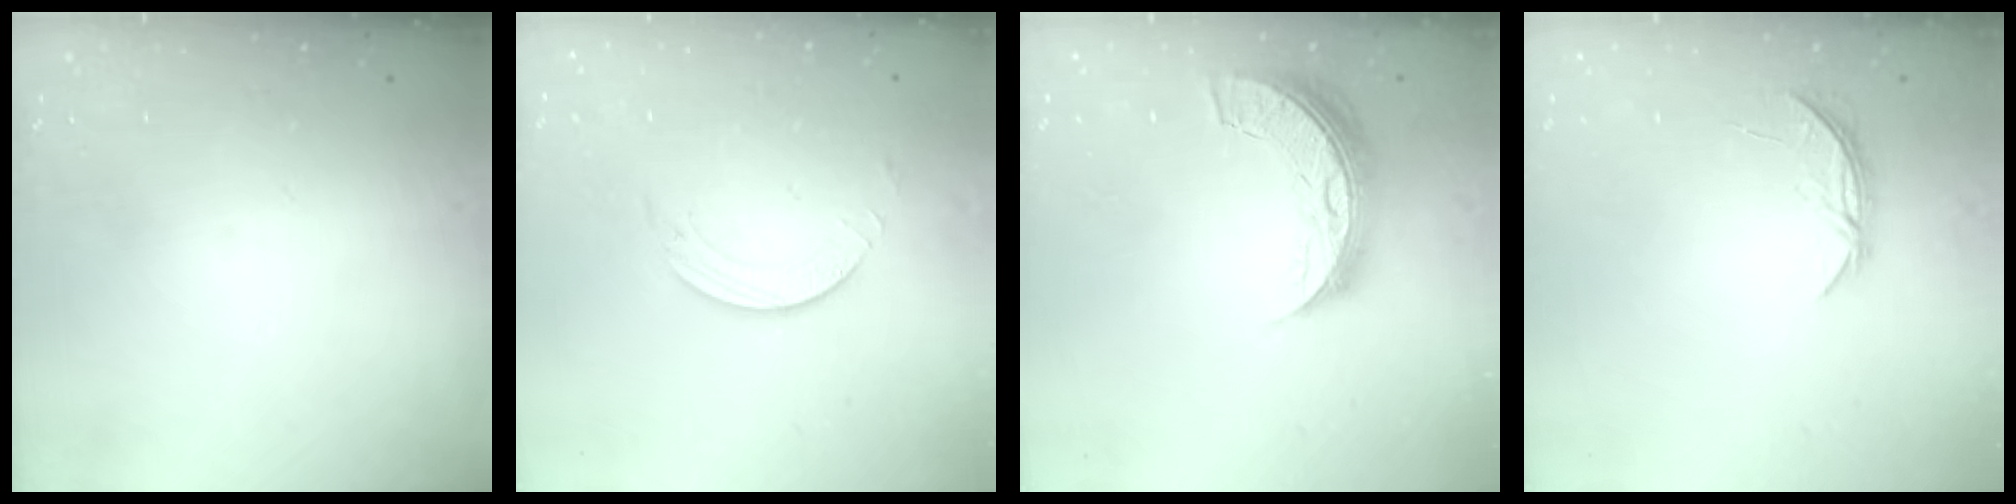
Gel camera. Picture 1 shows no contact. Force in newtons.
{"total": 2.5, "press": 2.5, "slide": 0.2}
{"total": 9.8, "press": 9.8, "slide": 0.8}
{"total": 4.4, "press": 4.3, "slide": 0.5}